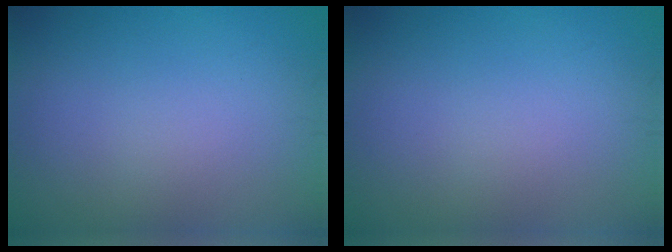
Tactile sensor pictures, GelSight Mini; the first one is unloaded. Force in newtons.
{"total": 0.0}